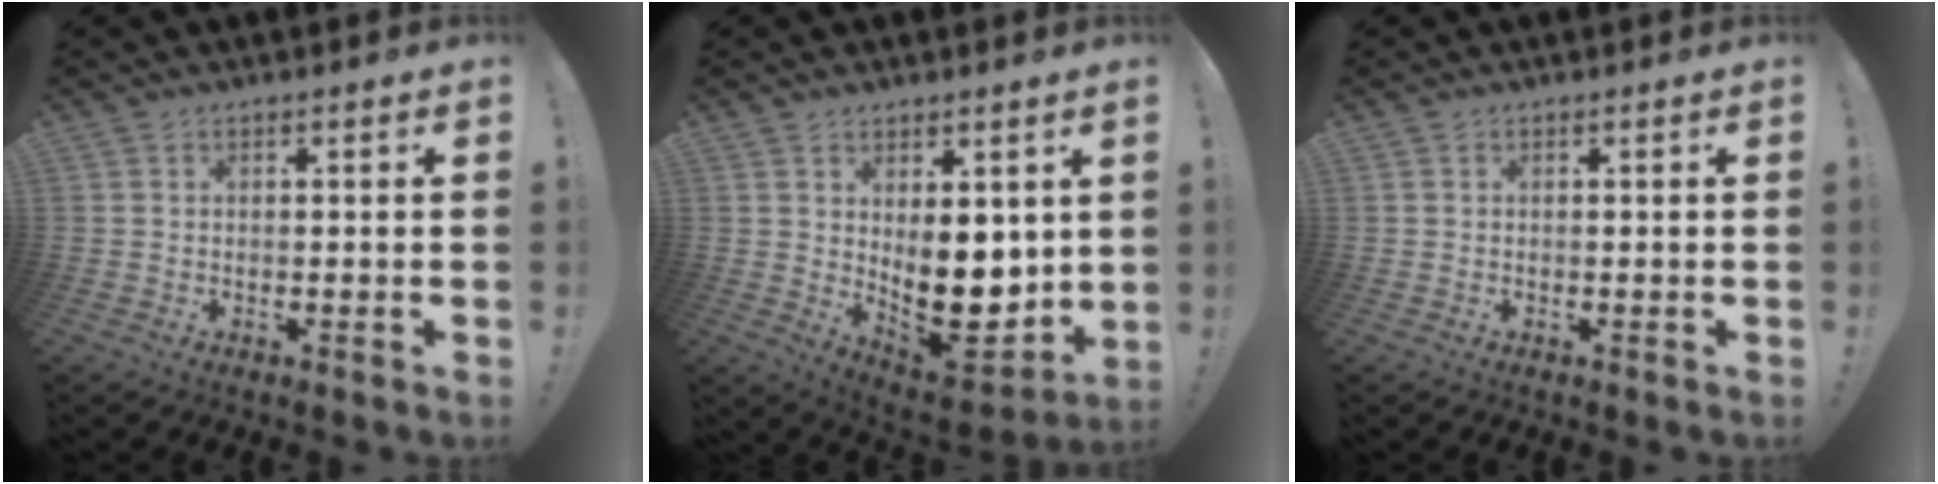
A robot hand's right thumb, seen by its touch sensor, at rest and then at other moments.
{"total": 12.6, "force": [1.5, 7.6, 9.9], "torque": [-0.131, -0.033, 0.042]}
{"total": 0.0}